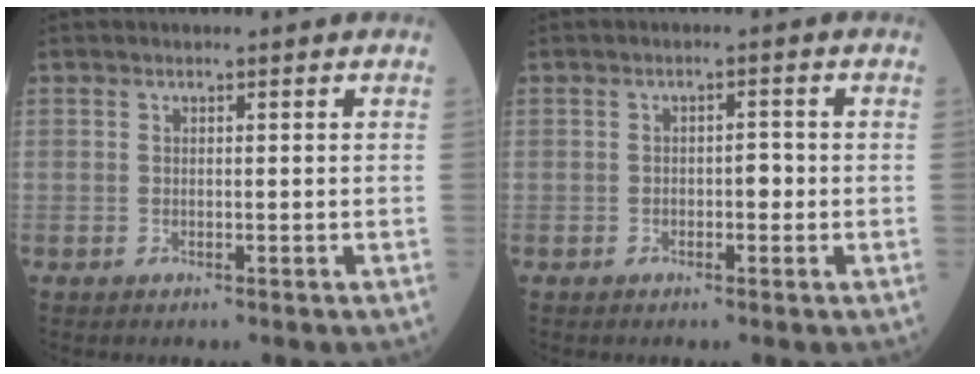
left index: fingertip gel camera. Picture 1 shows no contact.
{"total": 1.8, "force": [-0.7, 0.8, 1.4], "torque": [-0.014, 0.002, -0.014]}